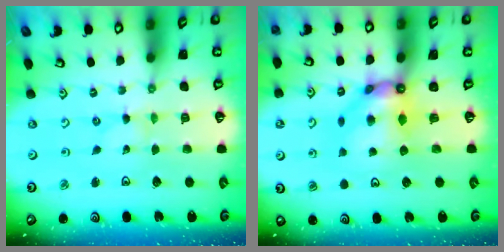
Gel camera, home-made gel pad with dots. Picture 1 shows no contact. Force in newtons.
{"total": 9.7, "press": 9.6, "slide": 0.9}